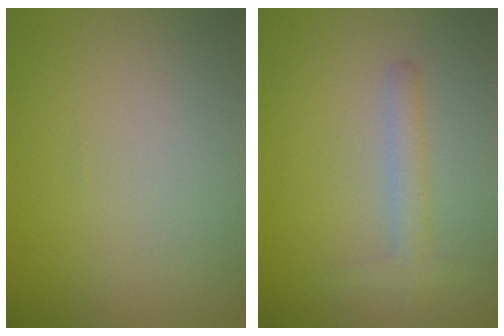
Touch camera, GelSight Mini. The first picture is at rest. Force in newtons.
{"total": 1.8, "press": 1.8, "slide": 0.1}